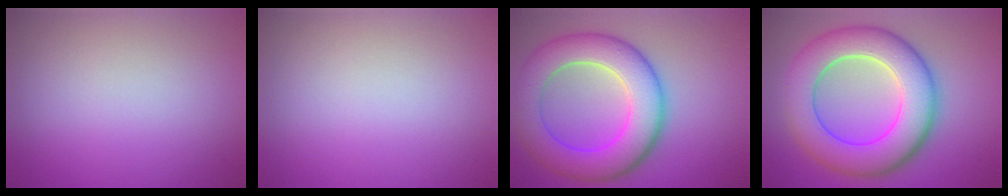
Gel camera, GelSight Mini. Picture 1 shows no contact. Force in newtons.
{"total": 0.0}
{"total": 9.1, "press": 9.1, "slide": 0.2}
{"total": 10.1, "press": 10.1, "slide": 0.7}